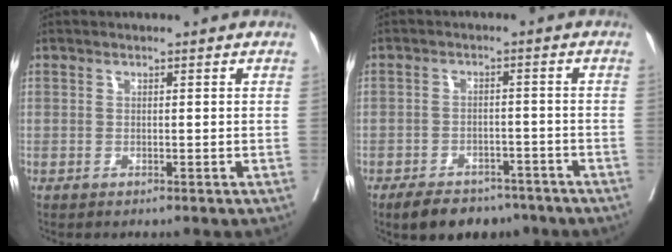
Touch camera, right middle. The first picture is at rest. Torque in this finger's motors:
{"motor_torque": [0.51, -0.56, 0.09, 0.02]}